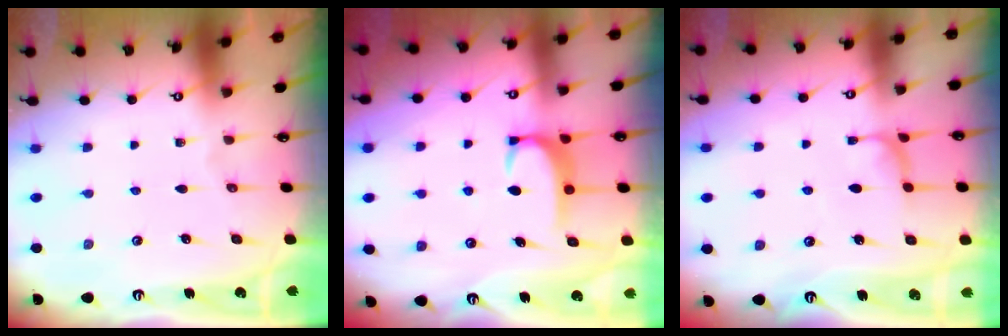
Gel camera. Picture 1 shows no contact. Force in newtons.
{"total": 2.6, "press": 2.6, "slide": 0.5}
{"total": 0.9, "press": 0.8, "slide": 0.5}